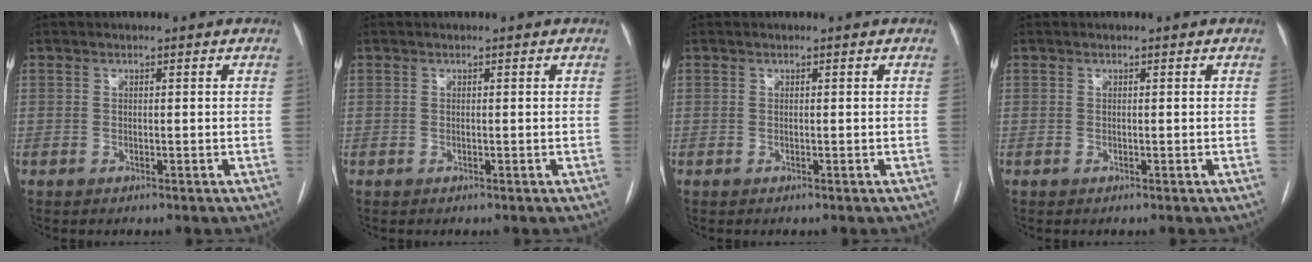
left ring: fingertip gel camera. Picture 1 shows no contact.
{"total": 0.0}
{"total": 0.0}
{"total": 0.0}